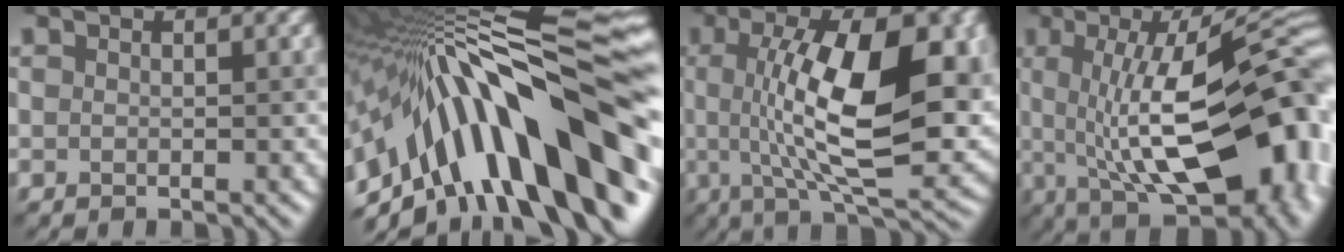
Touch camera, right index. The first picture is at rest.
{"total": 16.8, "force": [-4.2, 6.2, 15.1], "torque": [-0.211, 0.046, -0.069]}
{"total": 12.8, "force": [1.3, 4.0, 12.0], "torque": [-0.185, 0.006, 0.027]}
{"total": 15.4, "force": [-0.4, 5.5, 14.4], "torque": [-0.177, 0.019, -0.010]}